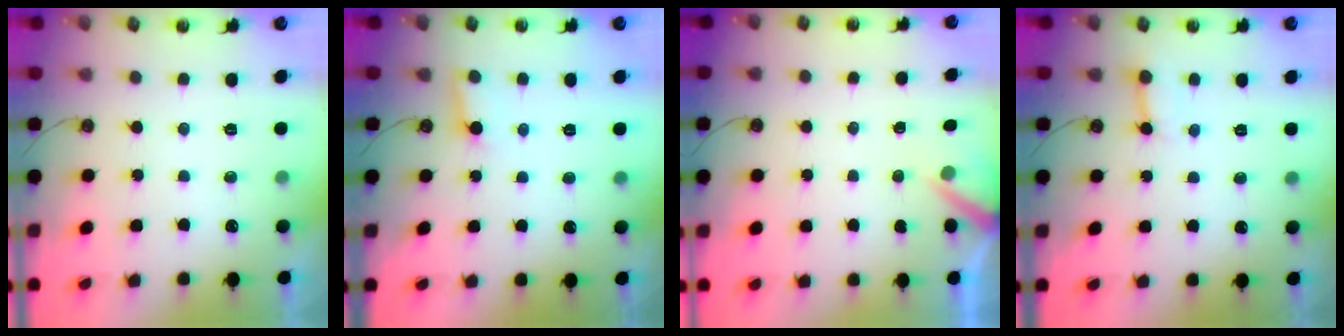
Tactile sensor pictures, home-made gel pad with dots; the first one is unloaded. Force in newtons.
{"total": 2.8, "press": 2.8, "slide": 0.3}
{"total": 3.2, "press": 3.2, "slide": 0.2}
{"total": 3.1, "press": 3.1, "slide": 0.2}